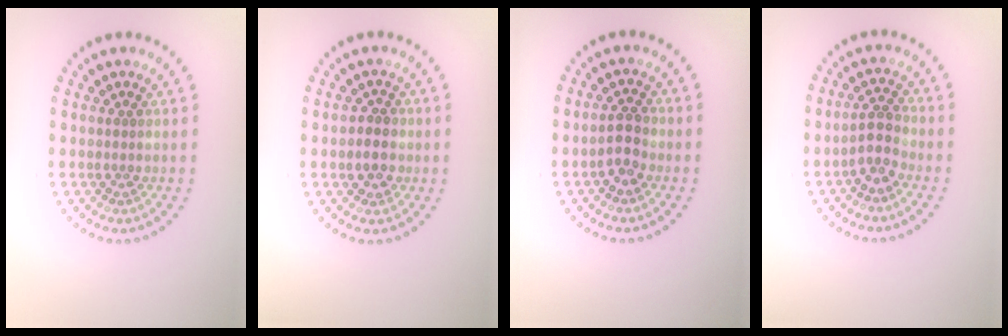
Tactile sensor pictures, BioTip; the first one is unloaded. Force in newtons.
{"total": 1.8, "press": 1.7, "slide": 0.5}
{"total": 2.2, "press": 2.2, "slide": 0.5}
{"total": 2.3, "press": 2.1, "slide": 0.9}